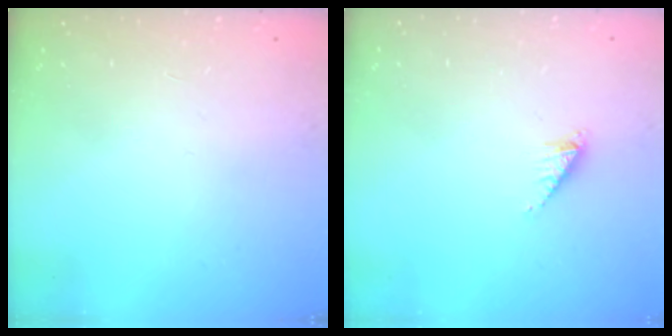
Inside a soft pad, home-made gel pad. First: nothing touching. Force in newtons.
{"total": 2.2, "press": 2.2, "slide": 0.3}